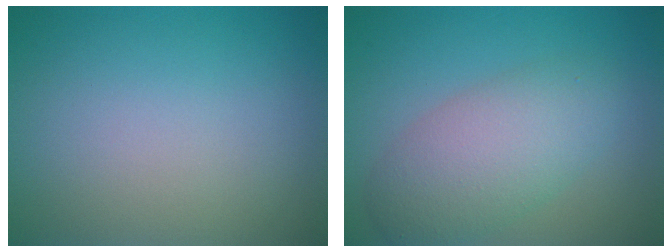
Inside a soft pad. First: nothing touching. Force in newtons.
{"total": 5.5, "press": 5.5, "slide": 0.1}